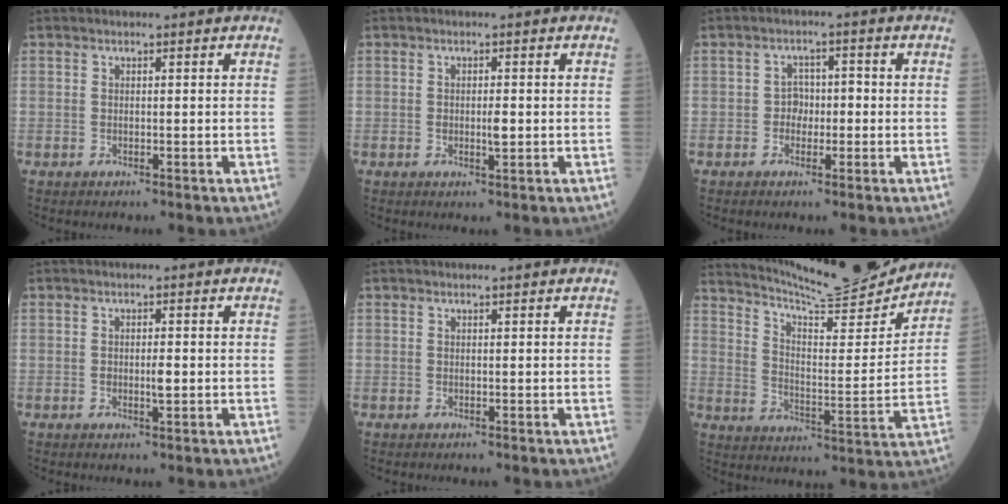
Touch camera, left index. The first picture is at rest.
{"total": 1.7, "force": [-0.1, 0.4, 1.6], "torque": [-0.030, -0.001, 0.000]}
{"total": 2.6, "force": [-0.7, 1.9, 1.6], "torque": [-0.019, 0.011, -0.015]}
{"total": 1.6, "force": [-0.2, 0.4, 1.5], "torque": [-0.028, -0.001, -0.001]}
{"total": 0.0}
{"total": 18.4, "force": [17.7, 0.3, 5.0], "torque": [-0.092, -0.048, 0.254]}